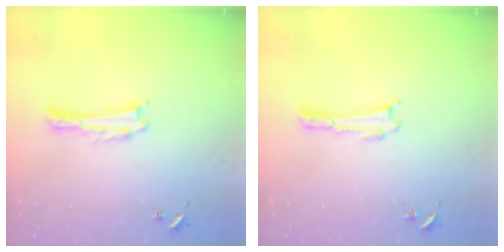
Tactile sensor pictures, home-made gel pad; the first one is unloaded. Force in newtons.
{"total": 0.0}